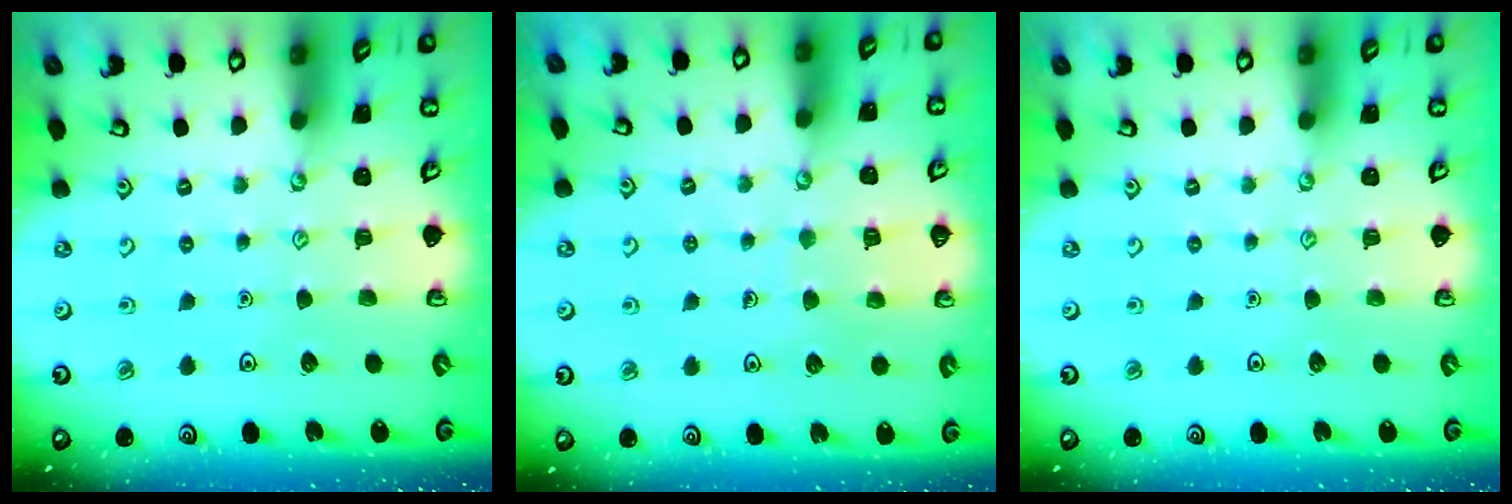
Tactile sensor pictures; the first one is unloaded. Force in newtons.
{"total": 5.6, "press": 5.6, "slide": 0.5}
{"total": 0.0}